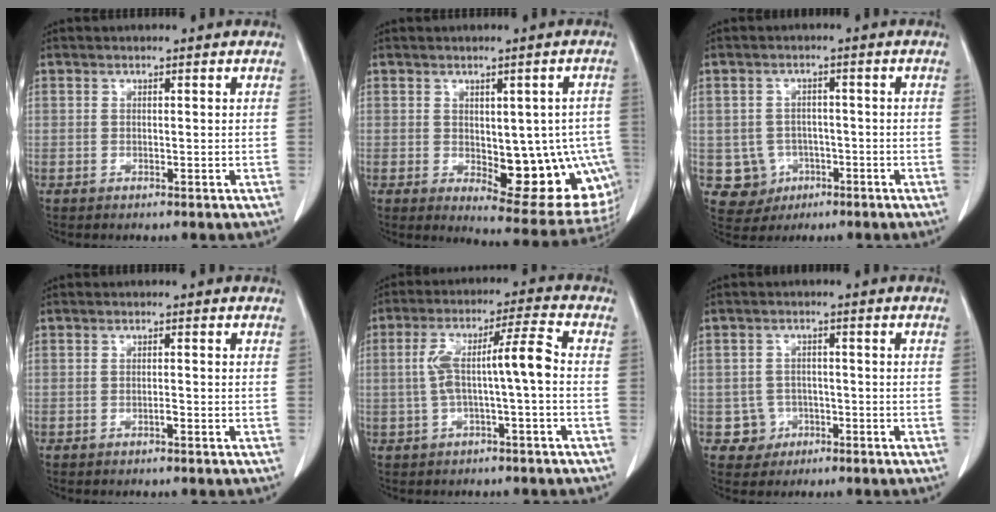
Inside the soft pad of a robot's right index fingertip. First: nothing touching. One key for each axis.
{"total": 15.6, "fx": -3.2, "fy": 6.6, "fz": 13.8, "tx": -0.112, "ty": 0.007, "tz": -0.019}
{"total": 5.2, "fx": -1.5, "fy": 4.9, "fz": 0.6, "tx": -0.008, "ty": 0.009, "tz": -0.014}
{"total": 0.6, "fx": -0.4, "fy": 0.1, "fz": 0.5, "tx": -0.010, "ty": 0.001, "tz": -0.007}
{"total": 8.3, "fx": -0.6, "fy": 0.8, "fz": 8.3, "tx": -0.158, "ty": 0.036, "tz": -0.009}
{"total": 3.5, "fx": -1.3, "fy": 3.3, "fz": -0.2, "tx": 0.014, "ty": 0.016, "tz": -0.016}